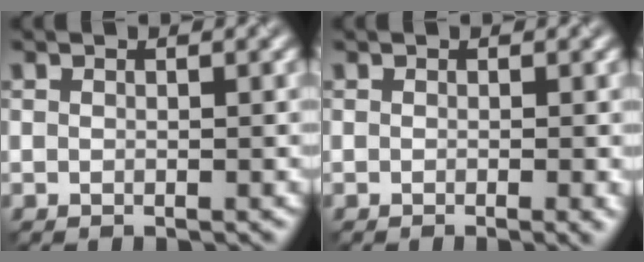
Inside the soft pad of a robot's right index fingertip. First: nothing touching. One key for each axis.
{"total": 1.6, "fx": -0.4, "fy": 0.4, "fz": 1.5, "tx": -0.016, "ty": -0.006, "tz": -0.009}